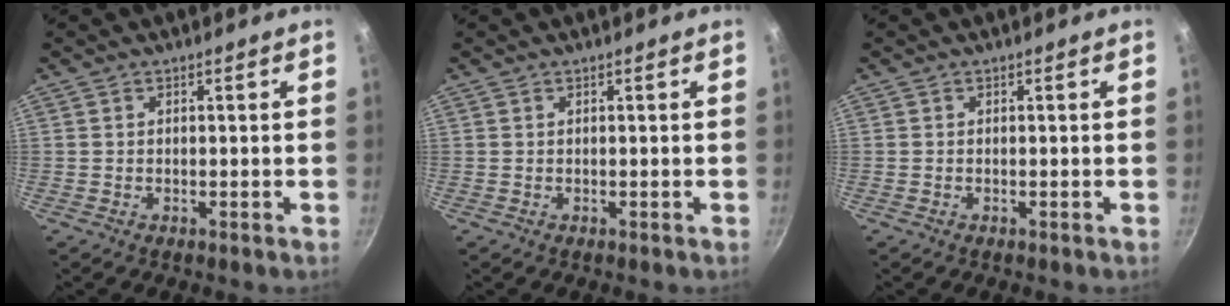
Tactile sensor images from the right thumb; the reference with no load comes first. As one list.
[{"total": 0.0}, {"total": 0.0}]